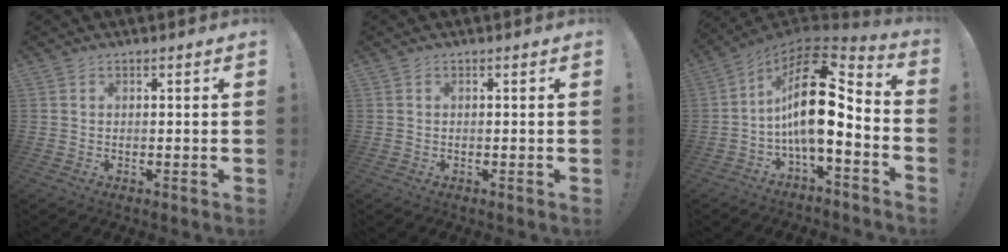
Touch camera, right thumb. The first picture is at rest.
{"total": 0.0}
{"total": 20.0, "force": [0.6, 9.3, 17.7], "torque": [-0.304, 0.001, 0.014]}